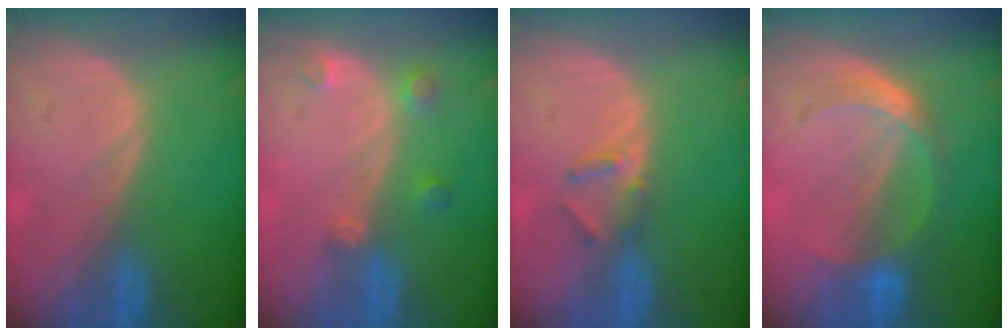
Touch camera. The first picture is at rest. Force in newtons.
{"total": 2.6, "press": 2.6, "slide": 0.3}
{"total": 2.5, "press": 2.3, "slide": 1.0}
{"total": 5.3, "press": 5.2, "slide": 1.2}